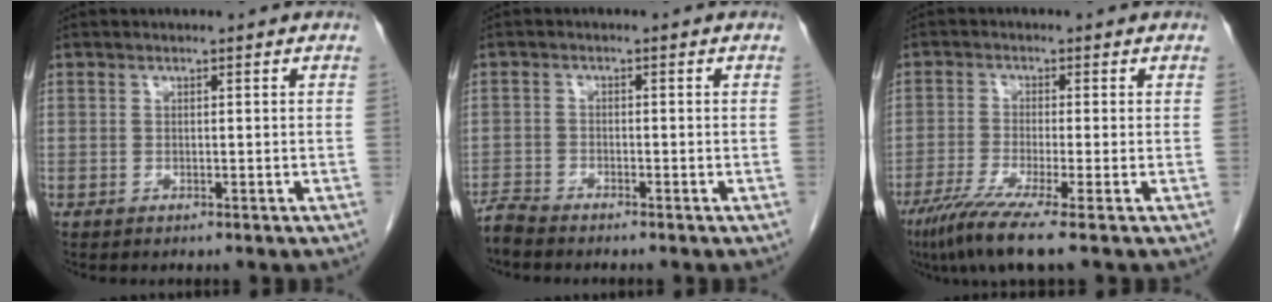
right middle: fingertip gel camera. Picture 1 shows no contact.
{"total": 2.6, "force": [-2.5, 0.0, 0.5], "torque": [-0.004, -0.011, -0.050]}
{"total": 7.6, "force": [-5.1, -0.9, 5.6], "torque": [-0.096, -0.024, -0.092]}